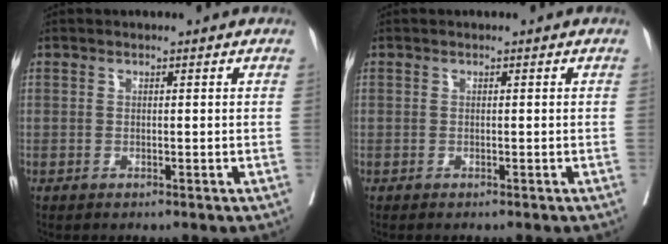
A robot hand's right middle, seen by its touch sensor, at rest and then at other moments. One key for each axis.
{"total": 1.0, "fx": -0.9, "fy": 0.1, "fz": 0.4, "tx": -0.004, "ty": -0.002, "tz": -0.015}